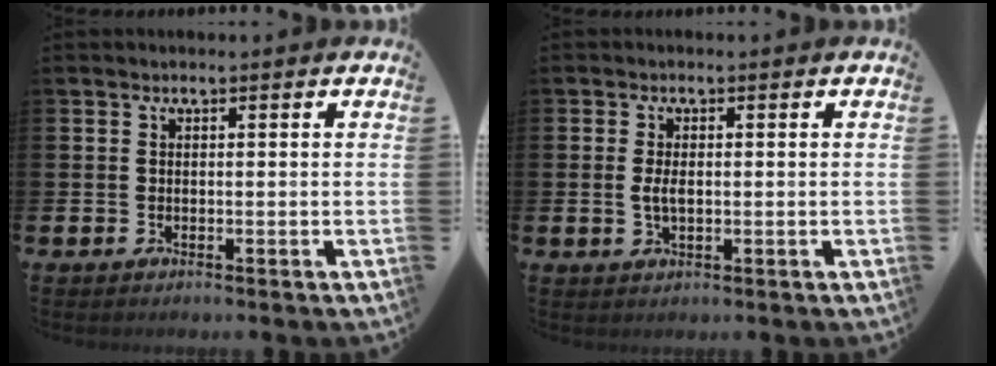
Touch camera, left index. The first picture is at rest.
{"total": 2.3, "force": [0.0, 1.1, 2.0], "torque": [-0.034, 0.004, -0.004]}